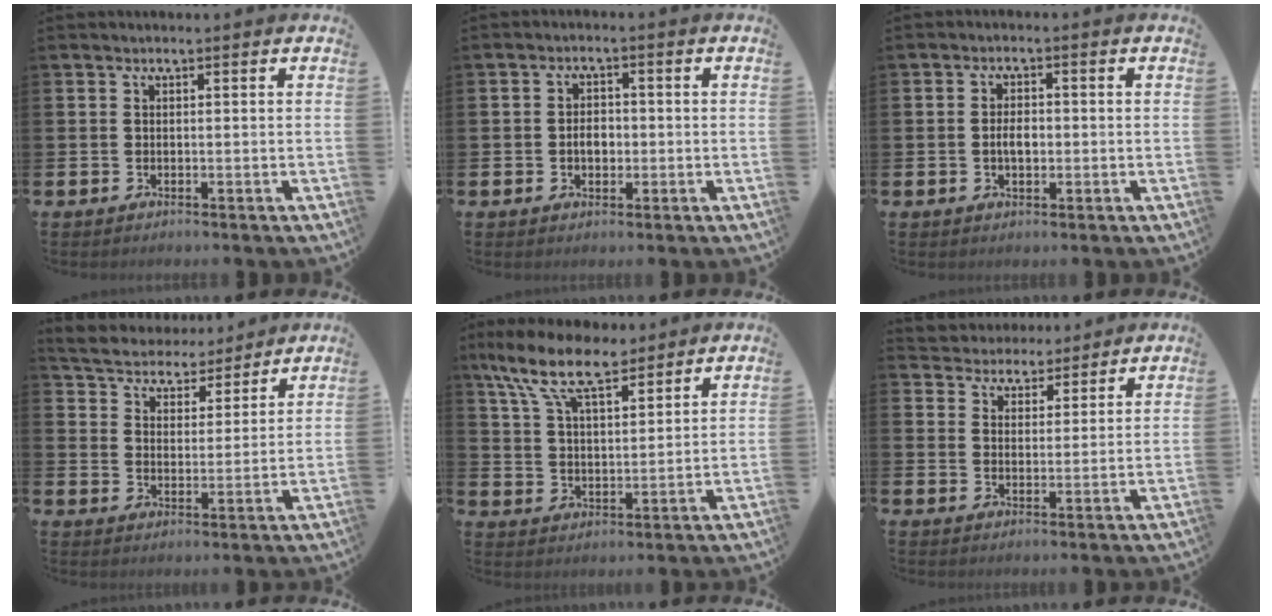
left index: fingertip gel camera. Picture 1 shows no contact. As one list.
[{"total": 2.9, "force": [-0.6, 2.0, 2.1], "torque": [-0.021, -0.002, -0.016]}, {"total": 2.9, "force": [-0.3, 1.7, 2.3], "torque": [-0.026, -0.001, -0.011]}, {"total": 5.1, "force": [4.9, 1.5, -0.1], "torque": [-0.032, -0.040, 0.083]}, {"total": 10.2, "force": [8.1, 3.6, 5.0], "torque": [-0.130, -0.026, 0.150]}, {"total": 4.1, "force": [3.9, 1.2, -0.7], "torque": [-0.012, -0.023, 0.069]}]